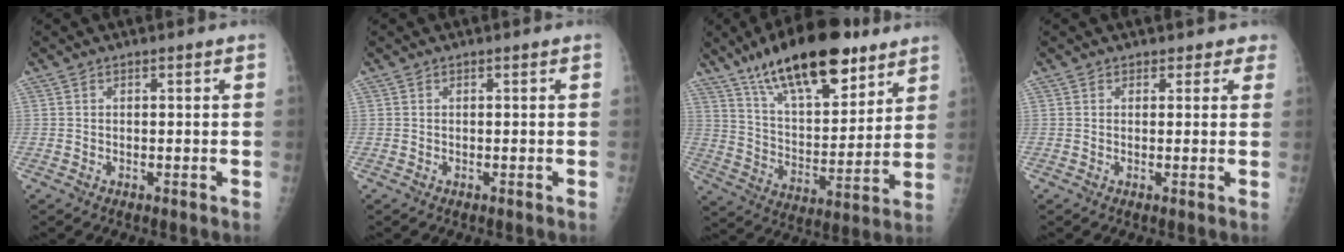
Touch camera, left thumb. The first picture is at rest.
{"total": 0.0}
{"total": 22.7, "force": [15.1, 8.8, 14.5], "torque": [-0.198, -0.058, 0.254]}
{"total": 2.5, "force": [1.9, 1.6, -0.1], "torque": [0.031, -0.009, 0.007]}